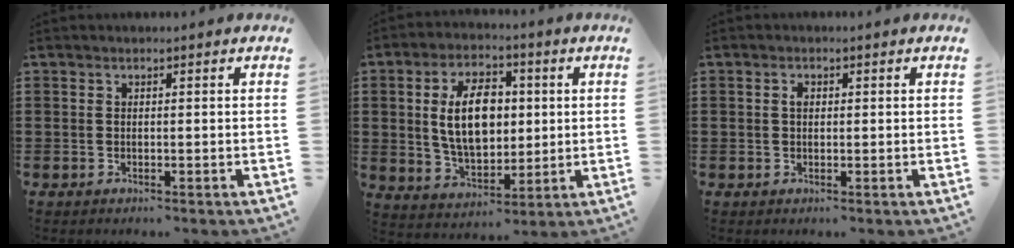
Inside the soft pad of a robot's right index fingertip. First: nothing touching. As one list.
[{"total": 10.7, "force": [1.6, 6.4, 8.4], "torque": [-0.158, 0.009, 0.023]}, {"total": 1.3, "force": [0.2, 0.8, 1.0], "torque": [-0.021, 0.004, 0.004]}]